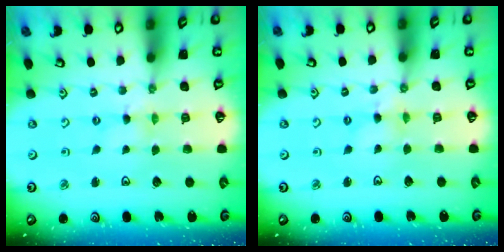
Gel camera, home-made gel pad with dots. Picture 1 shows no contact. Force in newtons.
{"total": 2.6, "press": 2.6, "slide": 0.3}